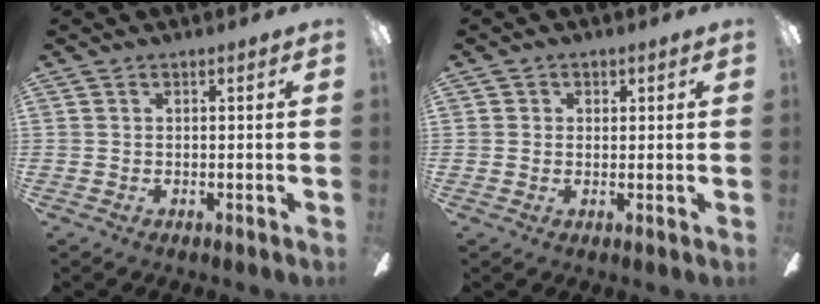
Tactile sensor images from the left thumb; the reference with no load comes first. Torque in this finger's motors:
{"motor_torque": [-0.19, -0.42, -0.16, -0.07, -0.02]}